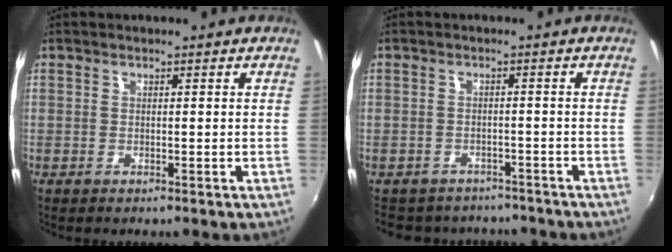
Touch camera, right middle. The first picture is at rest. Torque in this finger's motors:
{"motor_torque": [0.96, -1.17, -0.06, -0.01]}